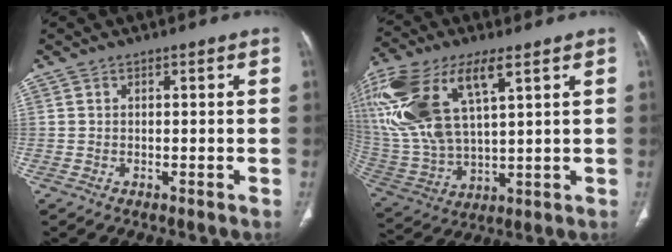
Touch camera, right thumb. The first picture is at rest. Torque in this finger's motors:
{"motor_torque": [0.99, 2.29, 2.49, 0.28, 0.31]}